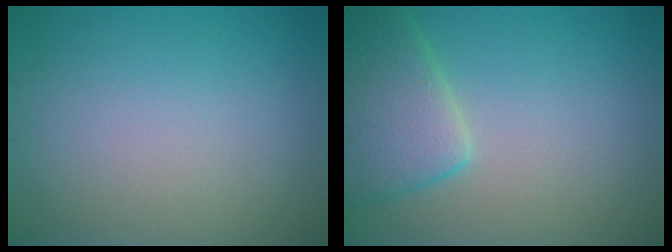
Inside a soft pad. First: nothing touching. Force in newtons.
{"total": 5.3, "press": 5.3, "slide": 0.4}